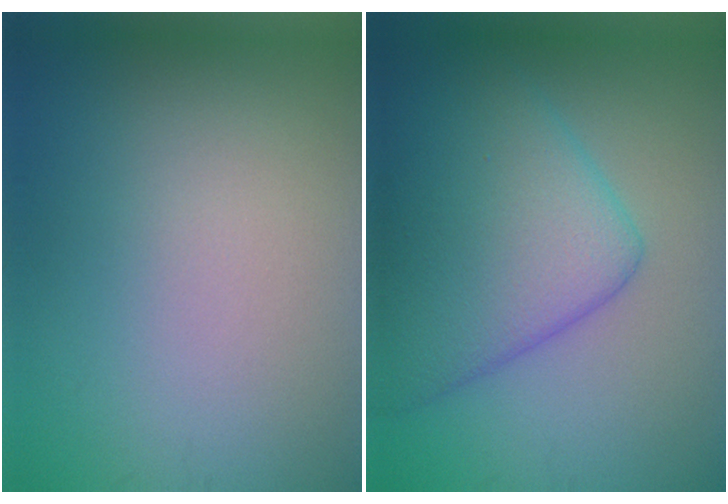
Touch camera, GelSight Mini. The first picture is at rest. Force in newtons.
{"total": 9.3, "press": 9.3, "slide": 0.1}